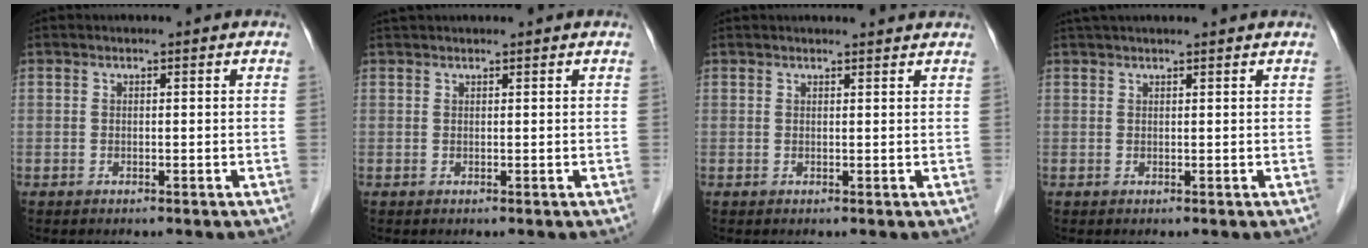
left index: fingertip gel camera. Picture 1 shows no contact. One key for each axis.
{"total": 2.2, "fx": 2.1, "fy": 0.0, "fz": 0.8, "tx": -0.006, "ty": 0.030, "tz": 0.038}
{"total": 4.0, "fx": 3.9, "fy": 0.2, "fz": 0.8, "tx": -0.012, "ty": 0.017, "tz": 0.039}
{"total": 7.2, "fx": 6.6, "fy": 0.1, "fz": 3.0, "tx": -0.041, "ty": 0.039, "tz": 0.083}